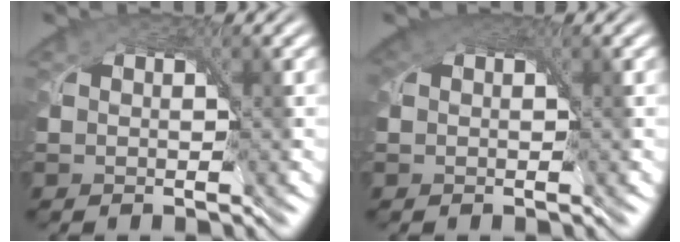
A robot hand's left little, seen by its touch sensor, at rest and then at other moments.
{"total": 2.4, "force": [1.2, 1.6, 1.3], "torque": [-0.029, 0.005, 0.012]}